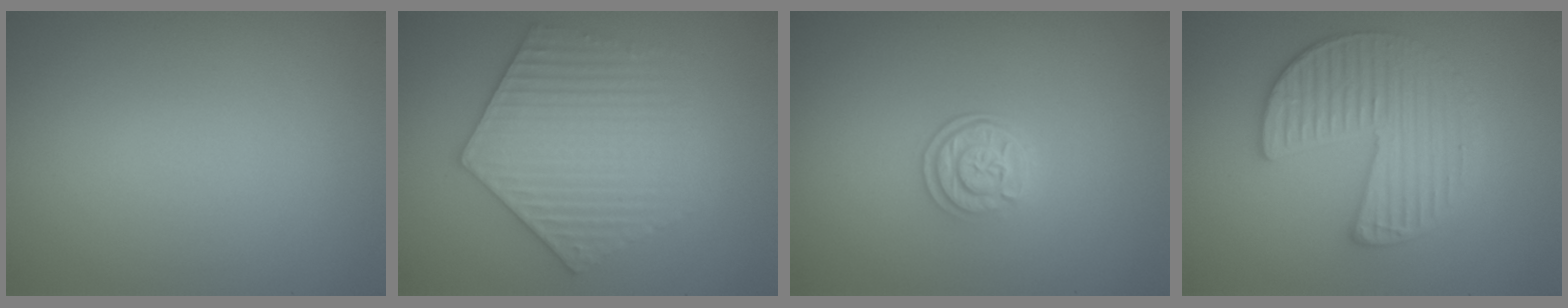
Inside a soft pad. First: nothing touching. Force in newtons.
{"total": 6.1, "press": 6.1, "slide": 0.9}
{"total": 2.6, "press": 2.2, "slide": 1.3}
{"total": 4.3, "press": 4.3, "slide": 0.6}